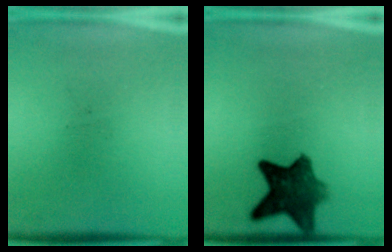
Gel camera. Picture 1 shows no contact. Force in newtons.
{"total": 9.3}